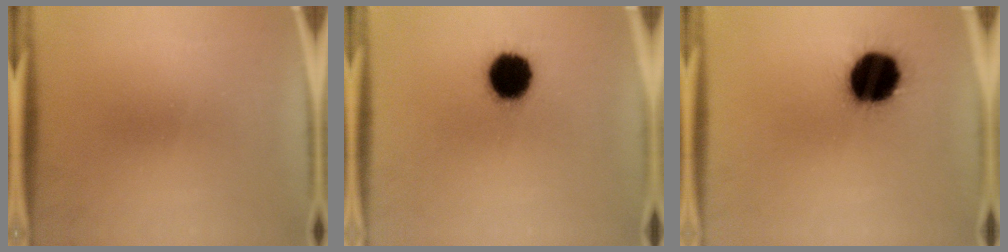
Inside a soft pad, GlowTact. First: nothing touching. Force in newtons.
{"total": 13.9}
{"total": 19.4}